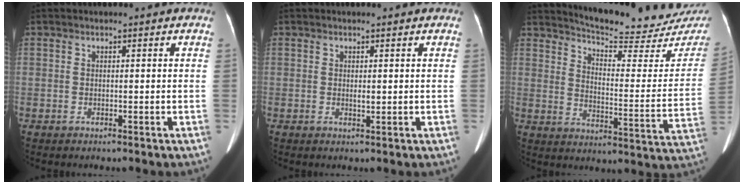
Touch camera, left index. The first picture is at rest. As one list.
[{"total": 1.1, "force": [0.5, 0.4, 0.9], "torque": [-0.014, -0.001, 0.006]}, {"total": 22.6, "force": [21.4, 3.2, 6.4], "torque": [-0.086, -0.090, 0.259]}]